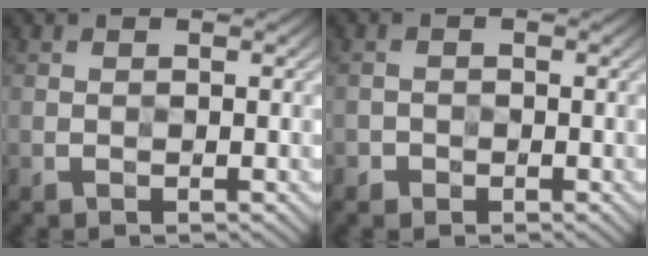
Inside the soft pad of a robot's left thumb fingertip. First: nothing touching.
{"total": 1.2, "force": [-0.7, 1.0, -0.1], "torque": [0.012, 0.003, -0.017]}